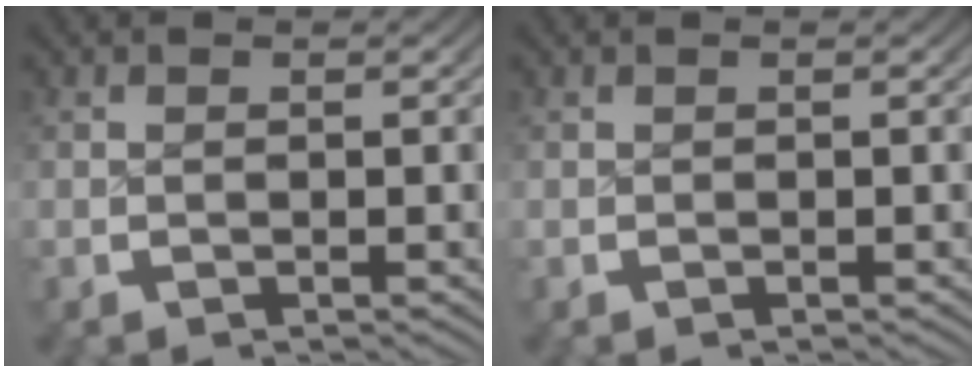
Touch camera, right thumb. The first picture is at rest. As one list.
[{"total": 0.0}]